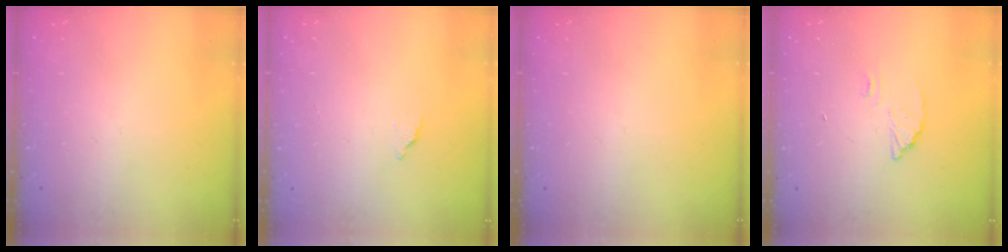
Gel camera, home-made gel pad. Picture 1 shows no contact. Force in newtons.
{"total": 1.7, "press": 1.7, "slide": 0.1}
{"total": 0.0}
{"total": 2.8, "press": 2.8, "slide": 0.2}